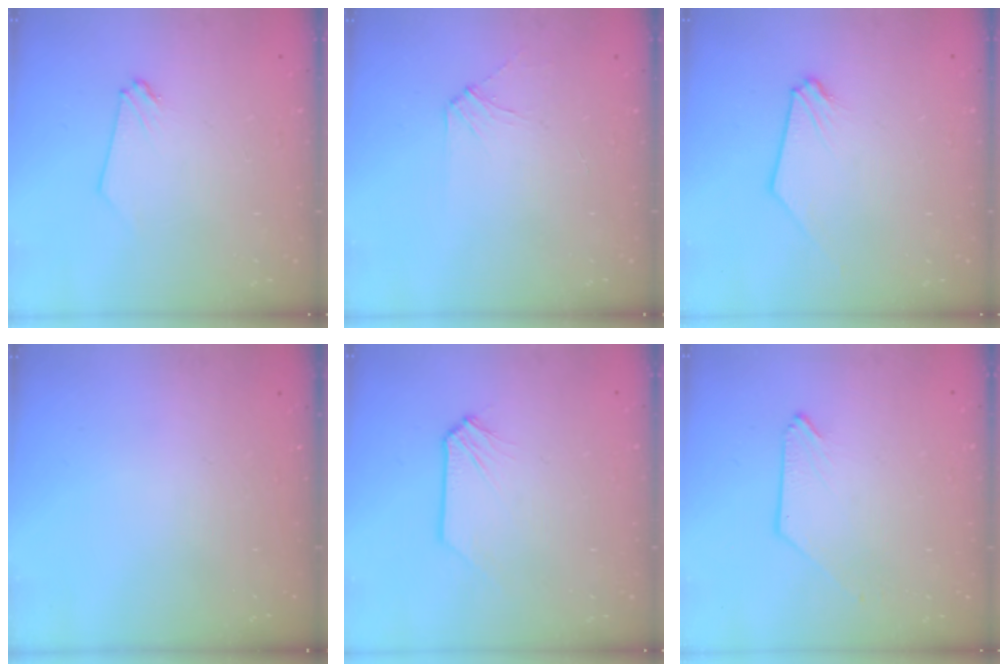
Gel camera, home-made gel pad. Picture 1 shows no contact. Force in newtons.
{"total": 3.8, "press": 3.8, "slide": 0.6}
{"total": 0.0}
{"total": 0.0}
{"total": 0.0}
{"total": 0.0}